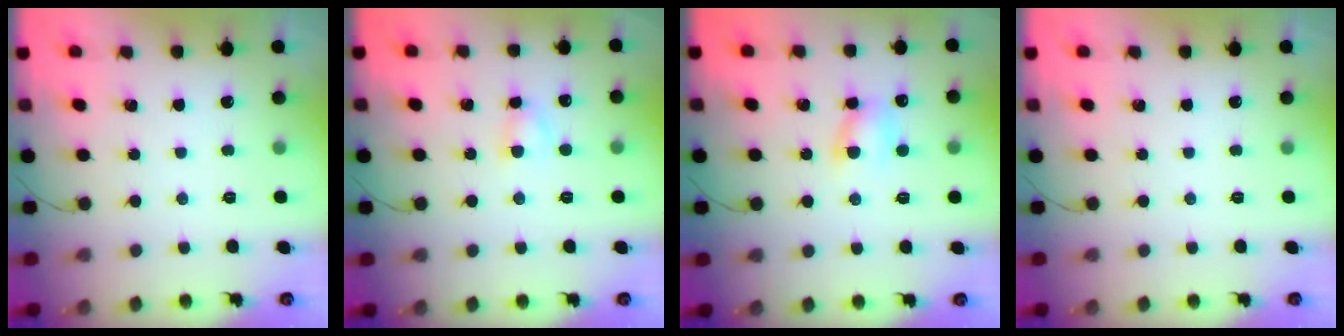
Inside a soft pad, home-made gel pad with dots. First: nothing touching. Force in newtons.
{"total": 3.4, "press": 3.1, "slide": 1.3}
{"total": 6.0, "press": 5.9, "slide": 1.3}
{"total": 0.0}